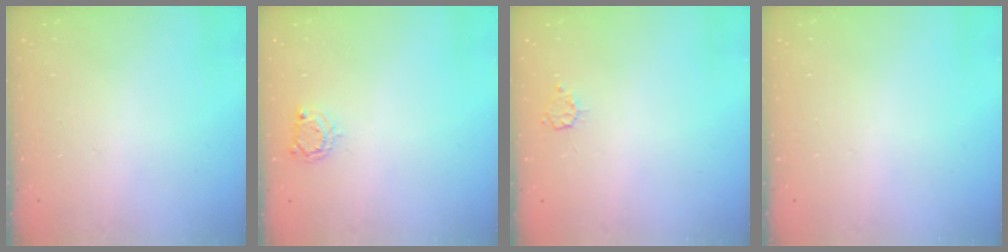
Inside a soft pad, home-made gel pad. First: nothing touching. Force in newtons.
{"total": 3.0, "press": 3.0, "slide": 0.4}
{"total": 3.3, "press": 3.2, "slide": 0.3}
{"total": 0.0}